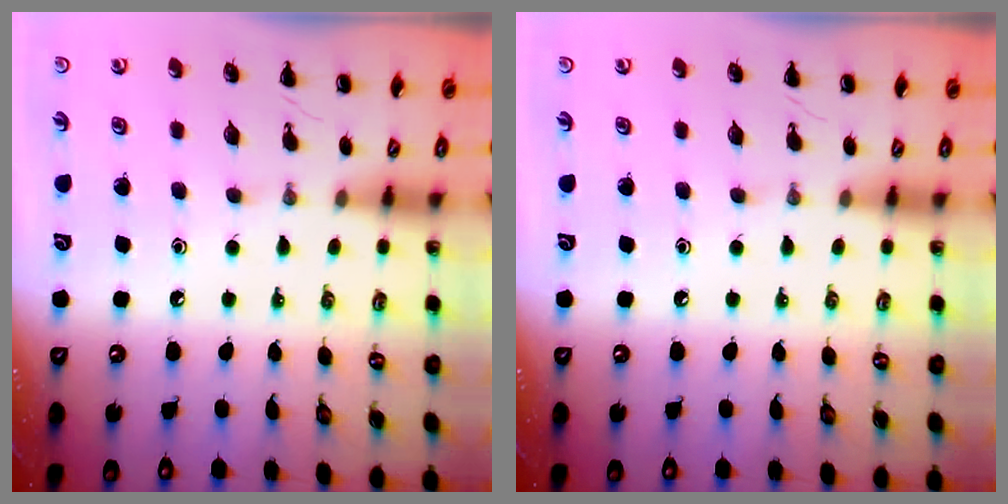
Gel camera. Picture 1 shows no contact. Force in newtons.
{"total": 0.0}